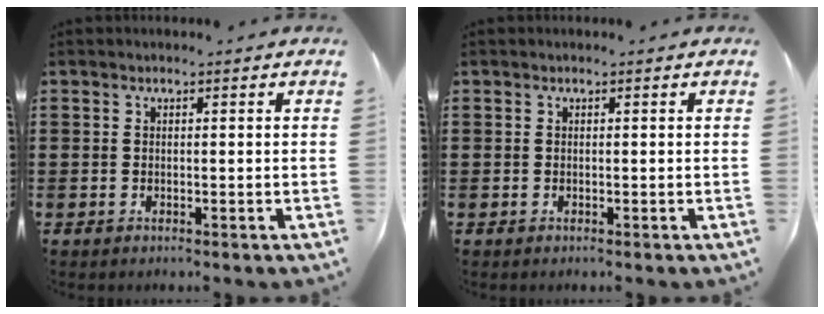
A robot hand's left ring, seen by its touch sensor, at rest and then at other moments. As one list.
[{"total": 0.0}]